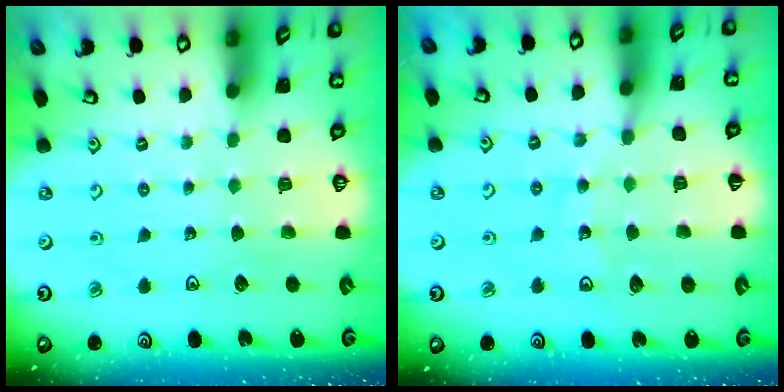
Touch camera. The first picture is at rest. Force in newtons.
{"total": 12.4, "press": 11.9, "slide": 3.6}